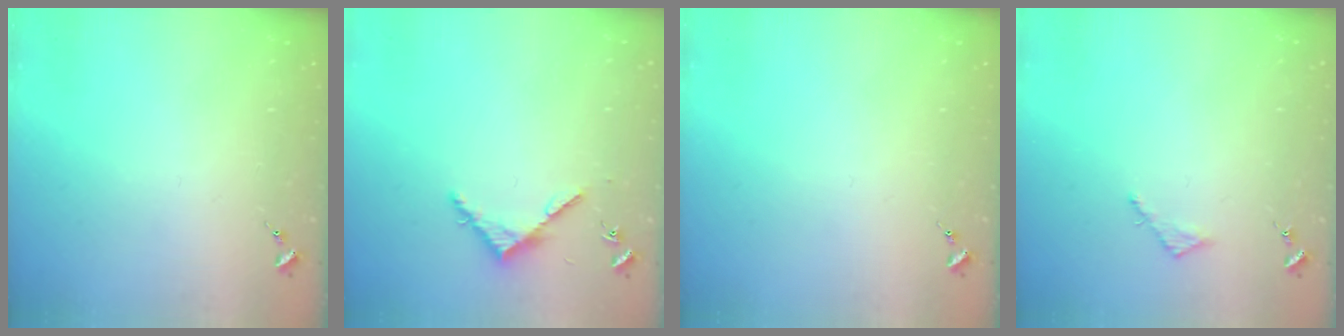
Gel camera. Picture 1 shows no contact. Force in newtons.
{"total": 3.7, "press": 3.7, "slide": 0.3}
{"total": 0.0}
{"total": 2.5, "press": 2.5, "slide": 0.2}